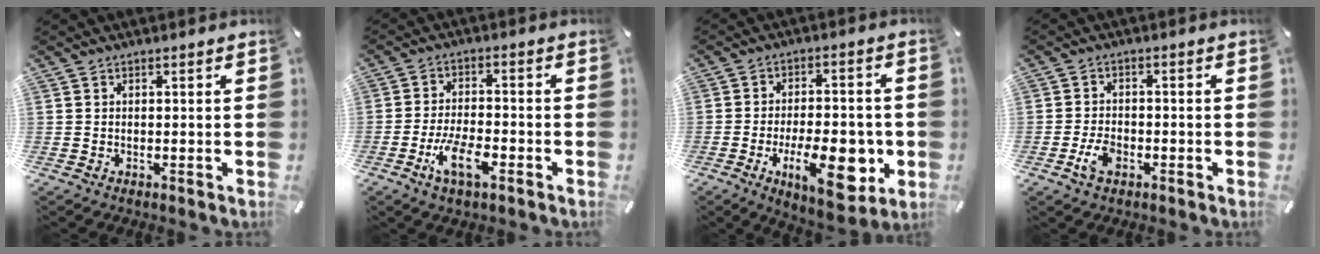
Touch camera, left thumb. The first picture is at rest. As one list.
[{"total": 8.5, "force": [-4.2, 3.6, 6.5], "torque": [-0.130, 0.010, -0.073]}, {"total": 16.4, "force": [-4.5, 7.5, 13.9], "torque": [-0.185, 0.005, -0.062]}, {"total": 4.8, "force": [-2.0, 3.0, 3.2], "torque": [-0.070, 0.004, -0.038]}]